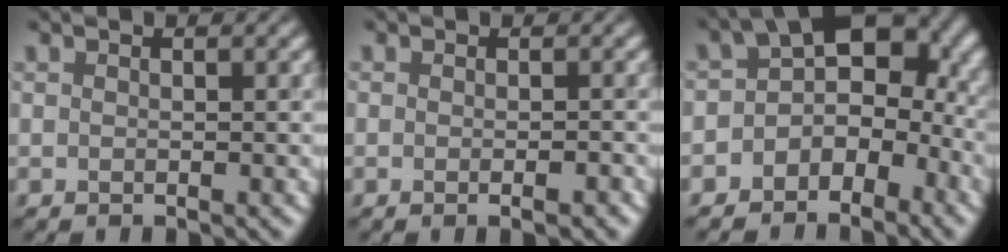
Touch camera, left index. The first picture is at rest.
{"total": 1.3, "force": [-0.6, 0.1, 1.1], "torque": [-0.013, -0.006, -0.005]}
{"total": 6.8, "force": [-1.7, 4.8, 4.5], "torque": [-0.038, 0.016, -0.041]}